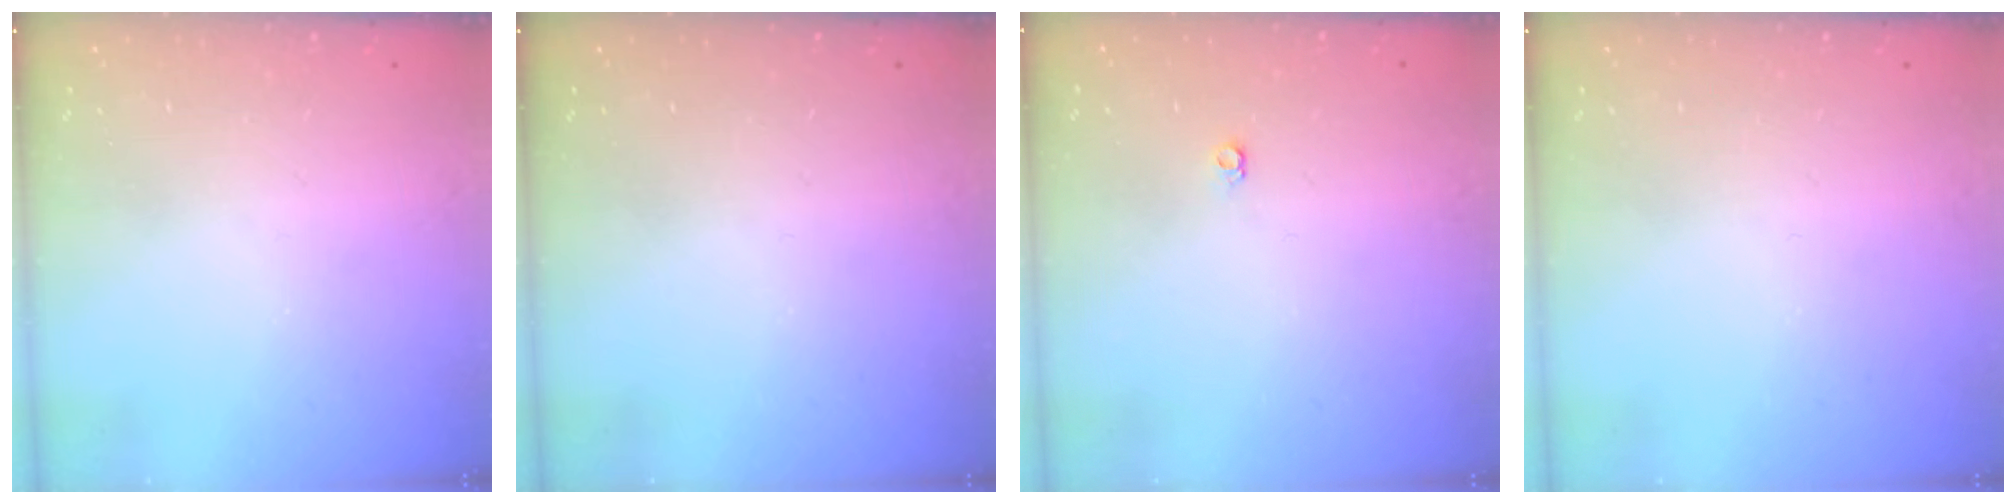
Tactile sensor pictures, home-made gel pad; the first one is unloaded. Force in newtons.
{"total": 0.0}
{"total": 3.6, "press": 3.5, "slide": 0.6}
{"total": 0.0}